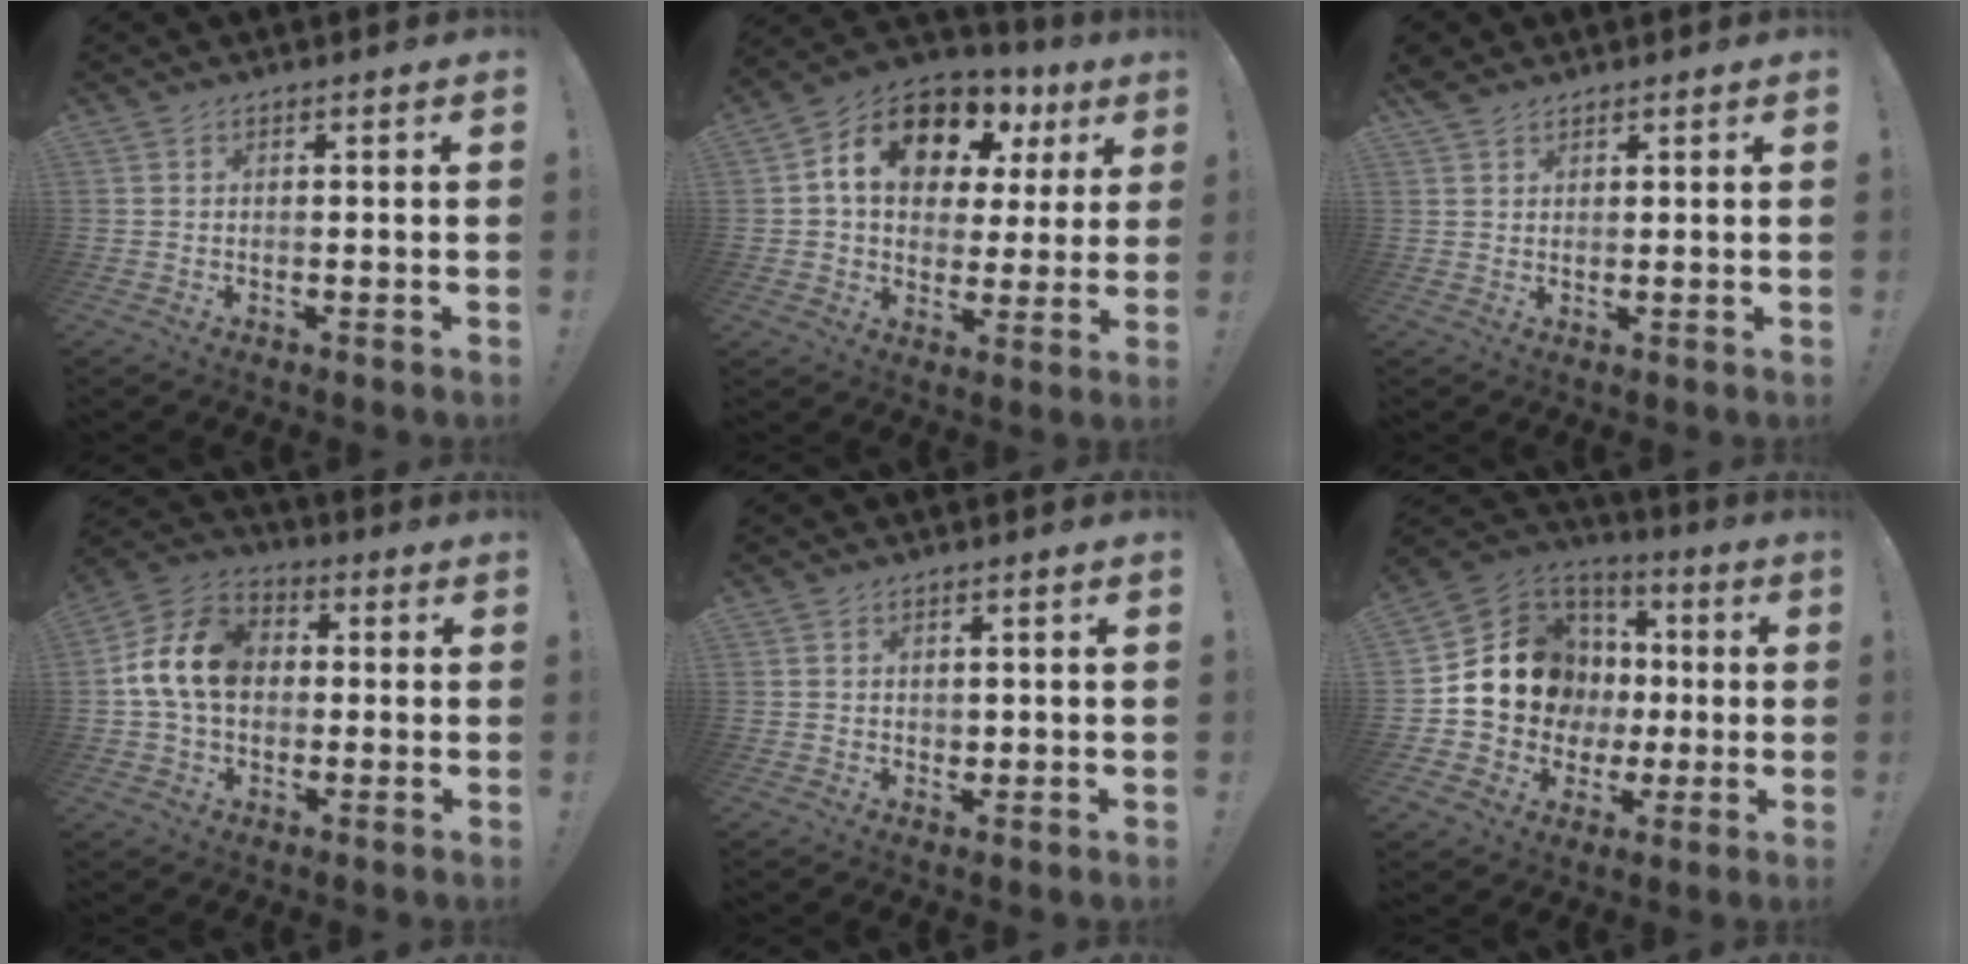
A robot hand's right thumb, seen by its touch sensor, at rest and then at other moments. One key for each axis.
{"total": 15.6, "fx": 7.1, "fy": 10.3, "fz": 9.3, "tx": -0.148, "ty": -0.031, "tz": 0.127}
{"total": 2.8, "fx": 2.3, "fy": 1.4, "fz": 0.8, "tx": -0.014, "ty": -0.008, "tz": 0.044}
{"total": 14.8, "fx": 1.5, "fy": 11.0, "fz": 9.8, "tx": -0.177, "ty": 0.016, "tz": 0.034}
{"total": 1.2, "fx": 0.5, "fy": 1.0, "fz": 0.2, "tx": 0.002, "ty": -0.001, "tz": 0.009}
{"total": 16.1, "fx": 1.6, "fy": 14.5, "fz": 6.9, "tx": -0.095, "ty": -0.004, "tz": 0.062}